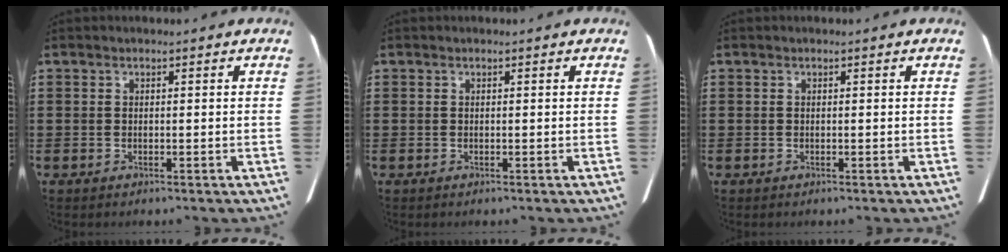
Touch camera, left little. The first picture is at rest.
{"total": 0.0}
{"total": 0.0}